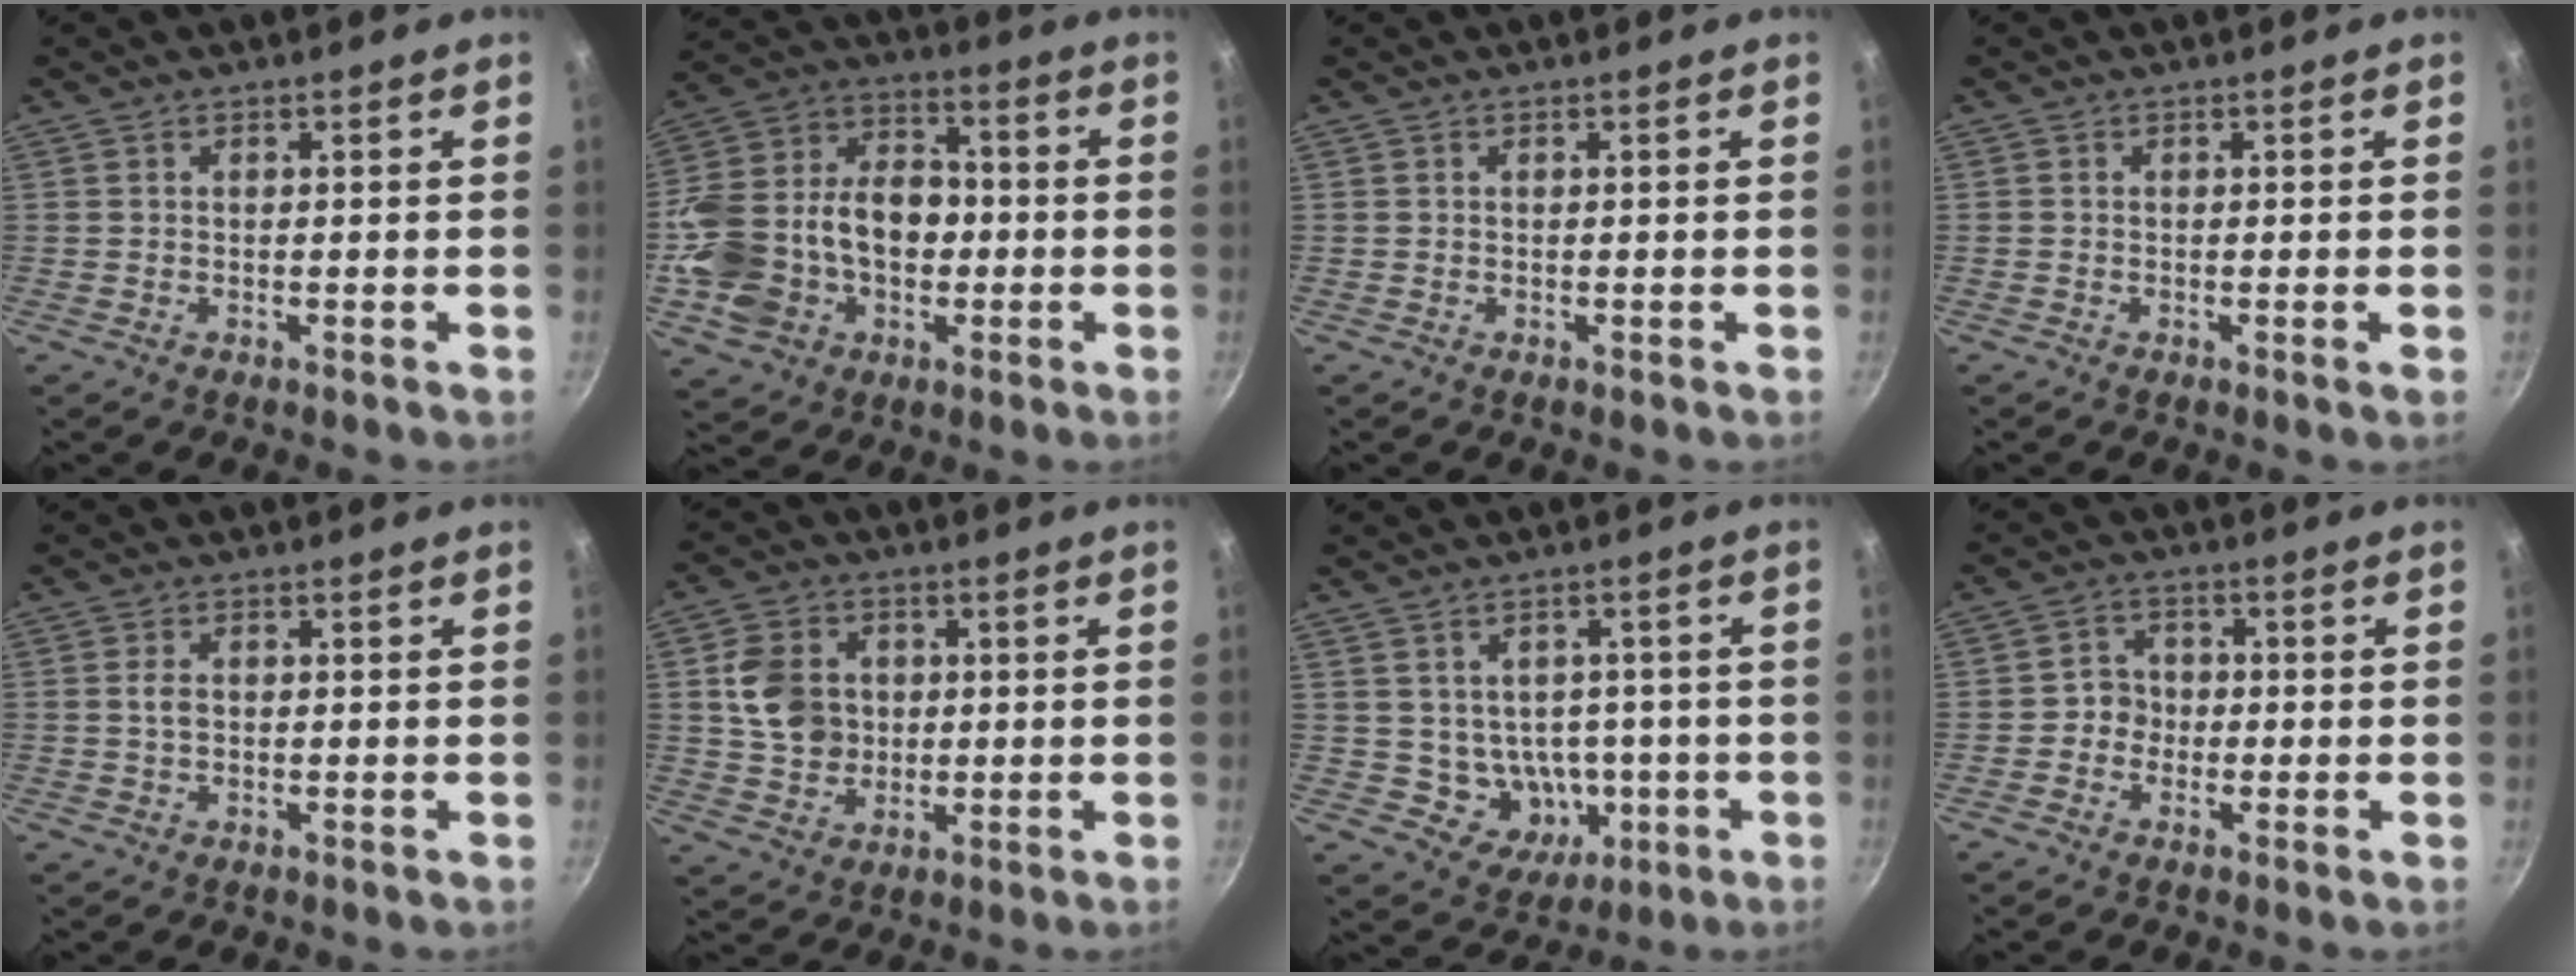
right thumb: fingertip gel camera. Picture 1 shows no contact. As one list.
[{"total": 21.3, "force": [-3.2, 15.7, 14.0], "torque": [-0.244, 0.051, -0.052]}, {"total": 0.0}, {"total": 0.6, "force": [-0.2, 0.0, 0.6], "torque": [-0.011, -0.001, -0.006]}, {"total": 1.9, "force": [0.1, 1.3, 1.4], "torque": [-0.024, 0.003, 0.001]}, {"total": 9.6, "force": [1.4, 8.1, 5.0], "torque": [-0.064, 0.000, 0.024]}, {"total": 8.9, "force": [-0.8, 7.9, 4.1], "torque": [-0.027, 0.010, 0.006]}, {"total": 3.5, "force": [-1.0, 3.2, 1.1], "torque": [0.013, 0.016, -0.024]}]